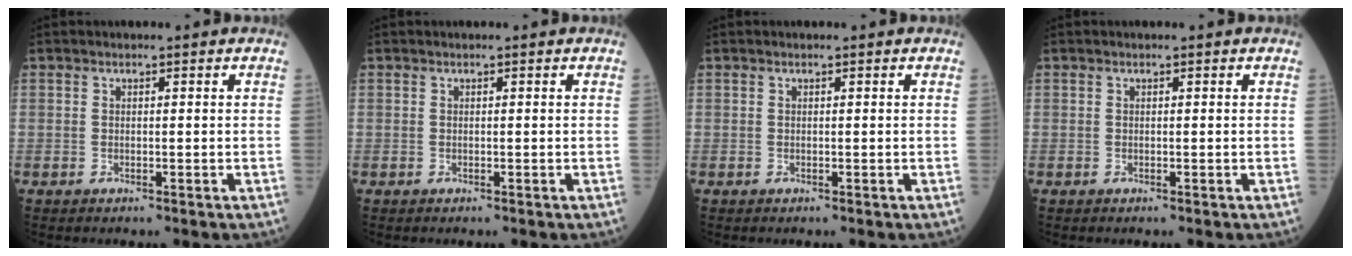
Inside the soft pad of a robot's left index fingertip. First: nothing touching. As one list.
[{"total": 0.0}, {"total": 0.0}, {"total": 0.0}]